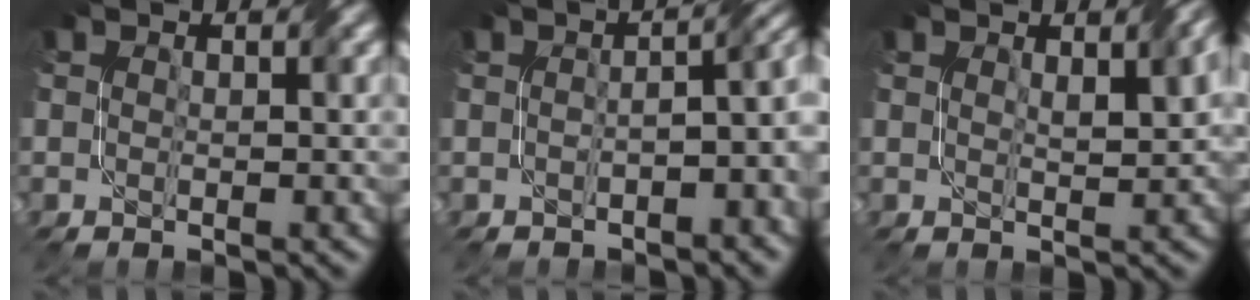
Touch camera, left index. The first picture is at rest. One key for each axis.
{"total": 4.9, "fx": -1.2, "fy": 1.7, "fz": 4.5, "tx": -0.046, "ty": 0.005, "tz": -0.020}
{"total": 2.9, "fx": 1.4, "fy": 0.6, "fz": 2.5, "tx": -0.036, "ty": 0.008, "tz": 0.023}